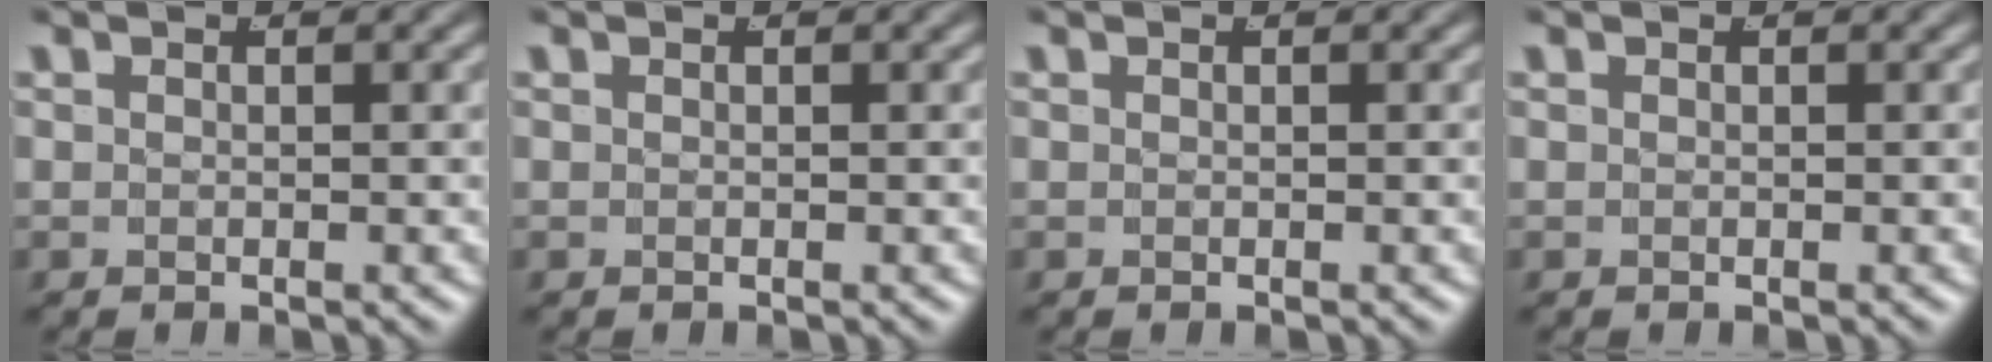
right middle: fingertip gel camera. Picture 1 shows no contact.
{"total": 0.0}
{"total": 0.0}
{"total": 0.0}